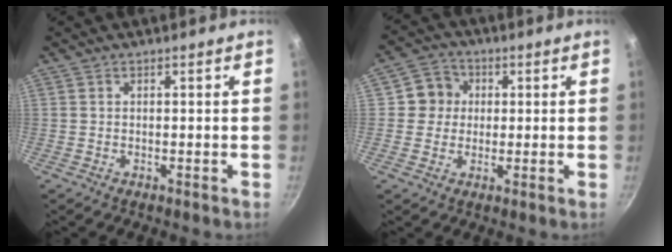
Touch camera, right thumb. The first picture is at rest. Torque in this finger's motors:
{"motor_torque": [-0.24, 0.23, 0.26, 0.25, 0.01]}